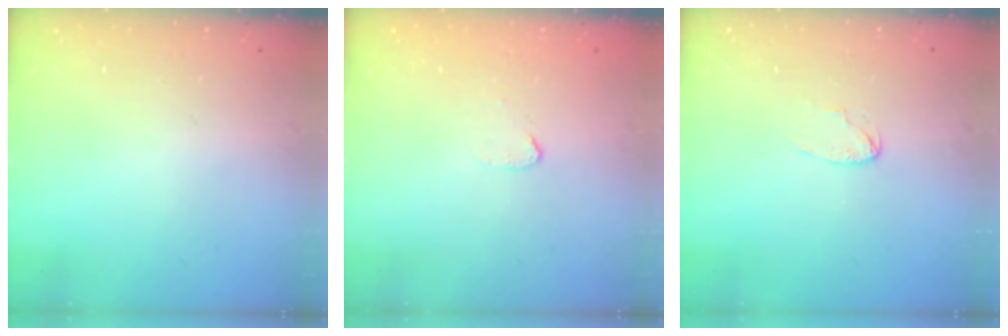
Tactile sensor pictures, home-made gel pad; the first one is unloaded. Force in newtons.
{"total": 2.5, "press": 2.5, "slide": 0.2}
{"total": 2.6, "press": 2.6, "slide": 0.2}